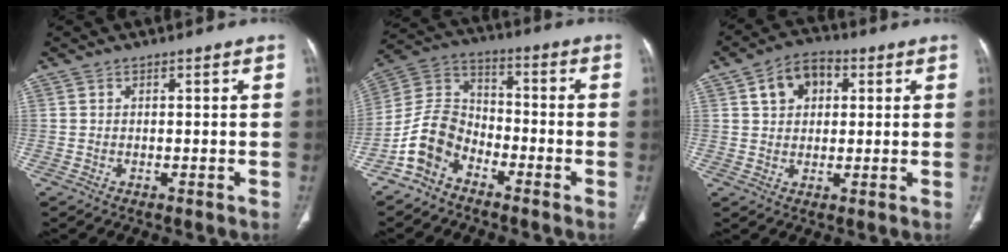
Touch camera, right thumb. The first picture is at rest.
{"total": 9.5, "force": [-5.9, 6.1, 4.2], "torque": [-0.076, 0.057, -0.131]}
{"total": 7.7, "force": [2.5, 5.5, 4.7], "torque": [-0.056, 0.006, 0.034]}